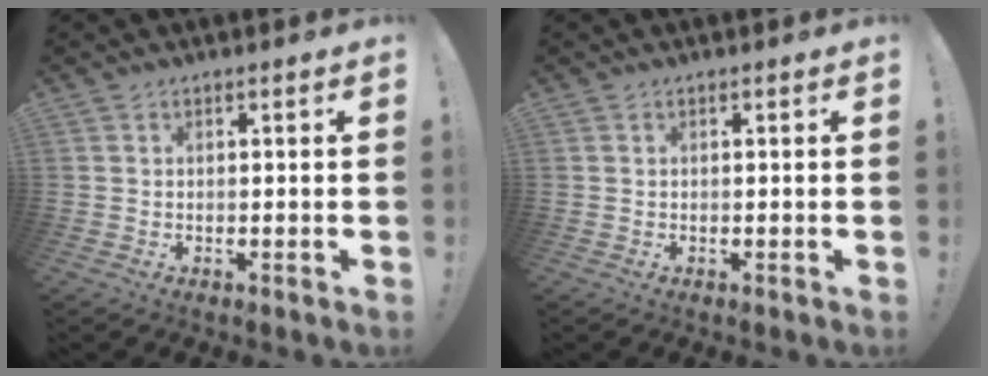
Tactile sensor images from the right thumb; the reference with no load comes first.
{"total": 0.0}